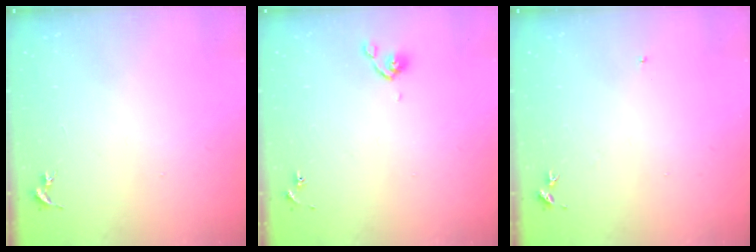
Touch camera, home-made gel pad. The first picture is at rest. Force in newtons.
{"total": 4.6, "press": 4.5, "slide": 0.9}
{"total": 4.3, "press": 4.3, "slide": 0.5}